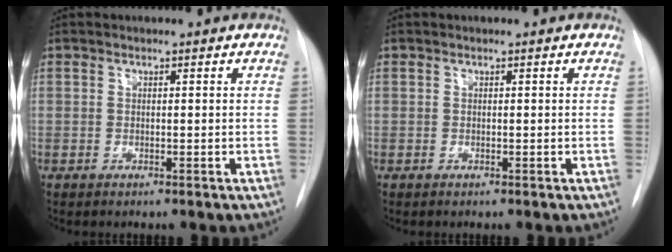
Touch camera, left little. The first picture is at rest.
{"total": 0.0}